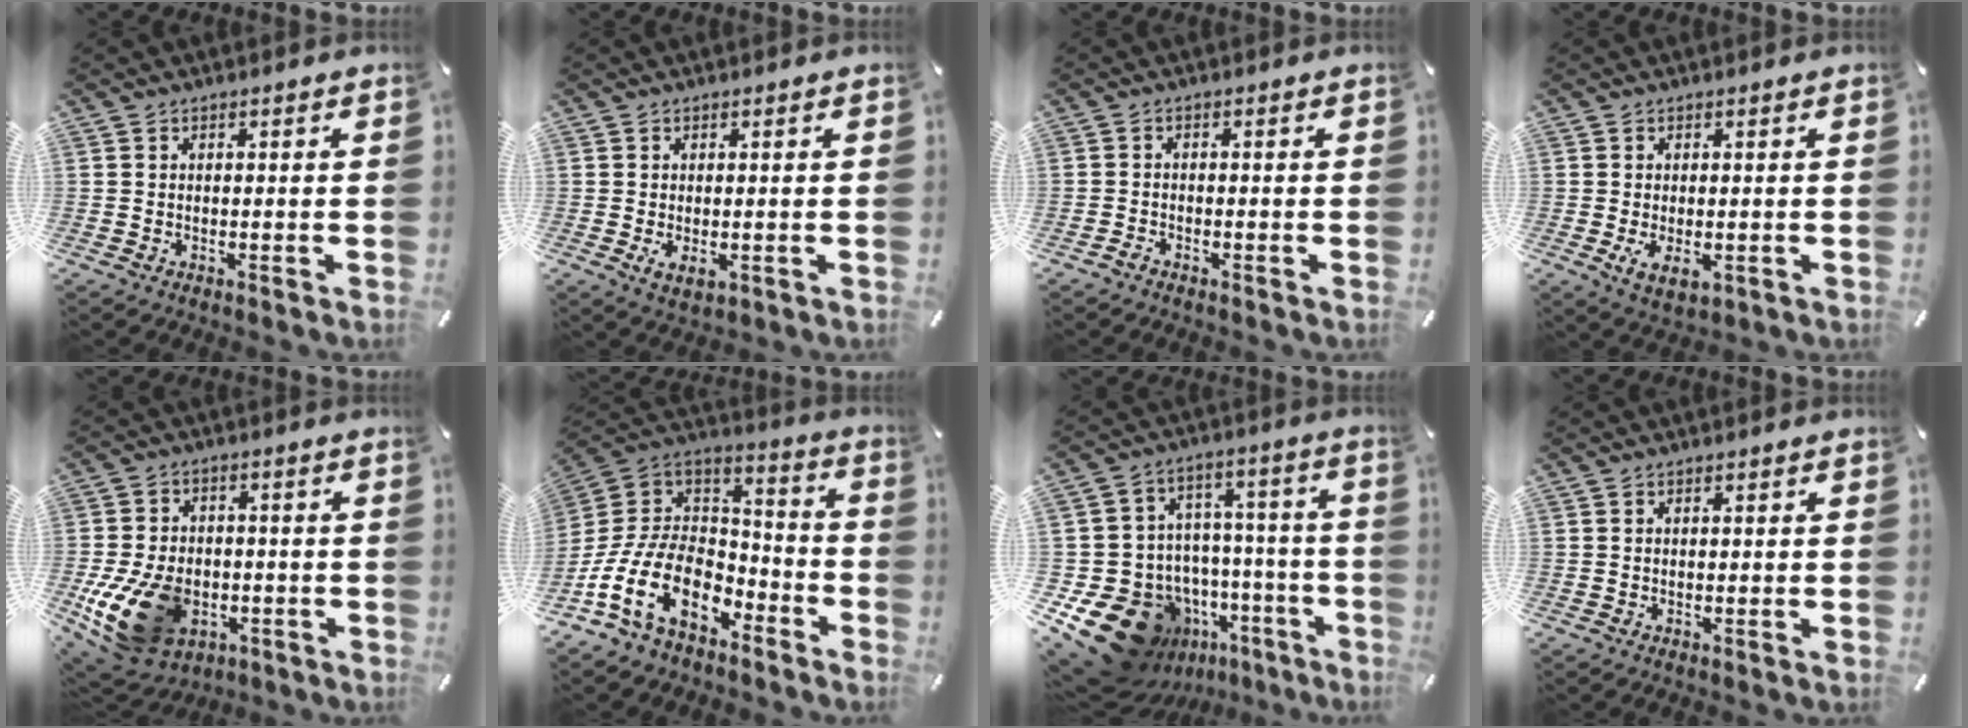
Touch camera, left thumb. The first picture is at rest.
{"total": 2.2, "force": [0.0, 1.0, 2.0], "torque": [-0.034, -0.004, -0.002]}
{"total": 1.0, "force": [-1.0, 0.2, 0.2], "torque": [-0.006, 0.002, -0.019]}
{"total": 3.6, "force": [-0.4, 1.7, 3.2], "torque": [-0.067, -0.002, -0.005]}
{"total": 17.2, "force": [-5.2, 12.0, 11.1], "torque": [-0.216, 0.023, -0.077]}
{"total": 19.6, "force": [-8.8, 12.1, 12.5], "torque": [-0.271, 0.026, -0.152]}
{"total": 19.9, "force": [-11.5, 14.2, 7.8], "torque": [-0.112, 0.057, -0.151]}
{"total": 0.0}